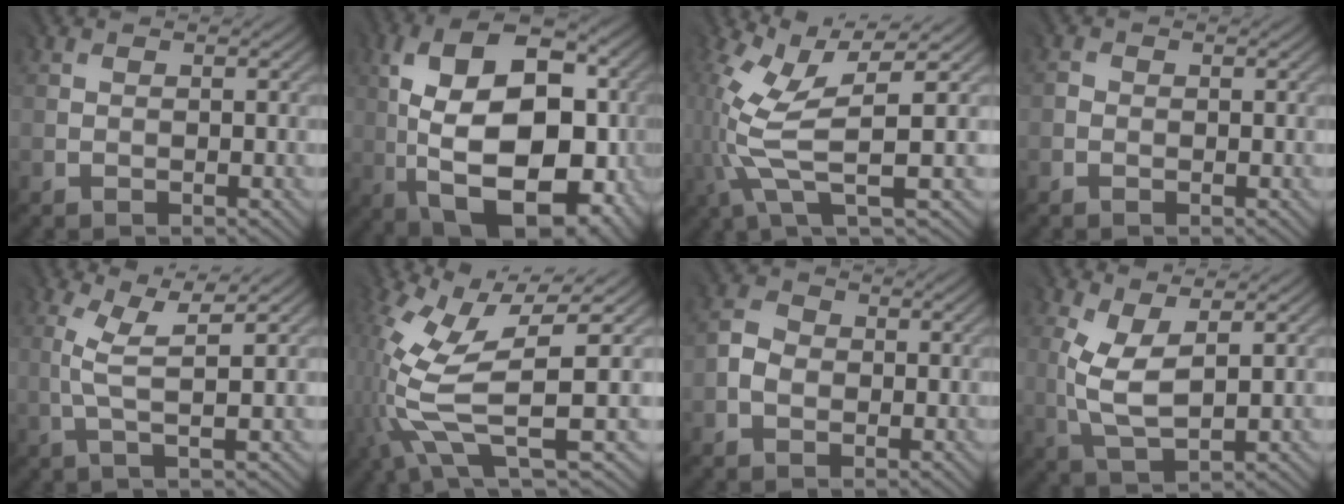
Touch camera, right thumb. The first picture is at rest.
{"total": 17.7, "force": [-1.3, 9.5, 14.8], "torque": [-0.225, 0.022, -0.029]}
{"total": 8.8, "force": [0.0, 2.4, 8.5], "torque": [-0.197, -0.005, 0.000]}
{"total": 0.7, "force": [-0.5, 0.3, -0.4], "torque": [0.008, -0.002, -0.012]}
{"total": 3.7, "force": [0.9, 0.1, 3.6], "torque": [-0.080, 0.006, 0.021]}
{"total": 11.9, "force": [-0.5, 4.2, 11.1], "torque": [-0.267, -0.021, 0.005]}
{"total": 2.3, "force": [-0.9, 1.9, 0.9], "torque": [-0.022, 0.001, -0.023]}
{"total": 5.5, "force": [1.1, 2.1, 5.0], "torque": [-0.127, 0.000, 0.025]}